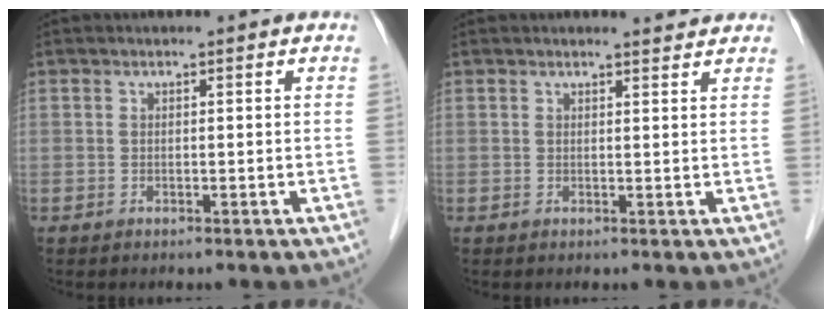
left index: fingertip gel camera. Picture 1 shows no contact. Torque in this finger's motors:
{"motor_torque": [0.56, -0.55, 0.20, 0.02]}